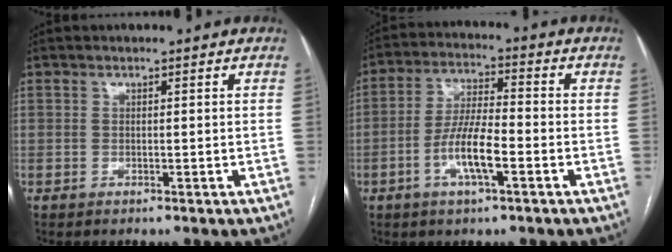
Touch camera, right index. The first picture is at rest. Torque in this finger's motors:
{"motor_torque": [0.32, -0.09, 0.18, 0.15]}